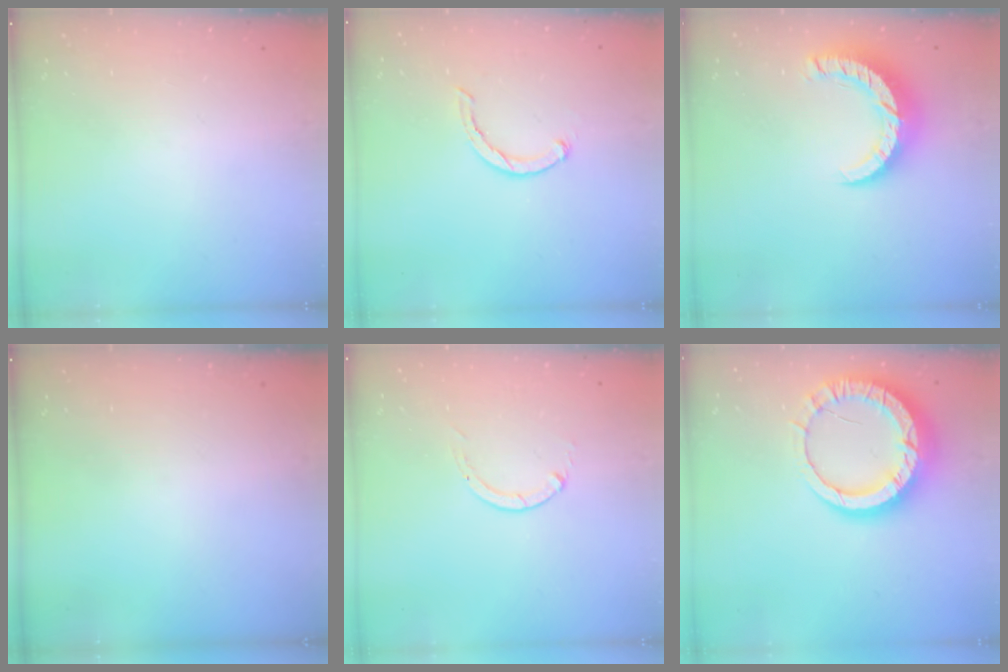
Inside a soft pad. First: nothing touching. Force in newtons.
{"total": 1.8, "press": 1.8, "slide": 0.4}
{"total": 8.9, "press": 8.9, "slide": 0.9}
{"total": 0.0}
{"total": 0.0}
{"total": 14.9, "press": 14.8, "slide": 1.5}